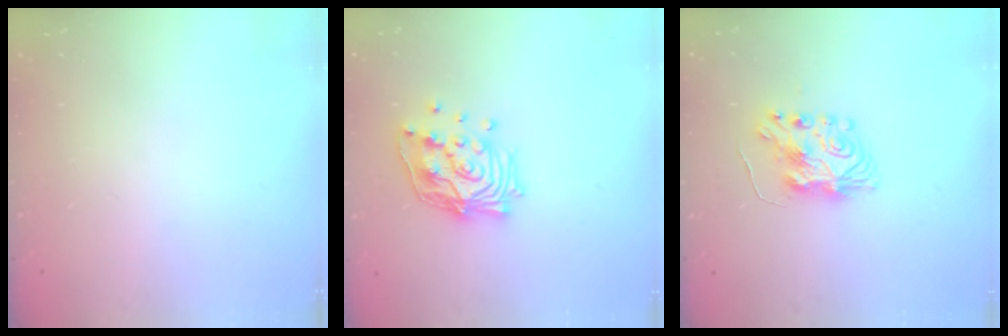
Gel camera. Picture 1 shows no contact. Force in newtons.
{"total": 16.0, "press": 15.8, "slide": 2.3}
{"total": 8.8, "press": 8.8, "slide": 0.6}